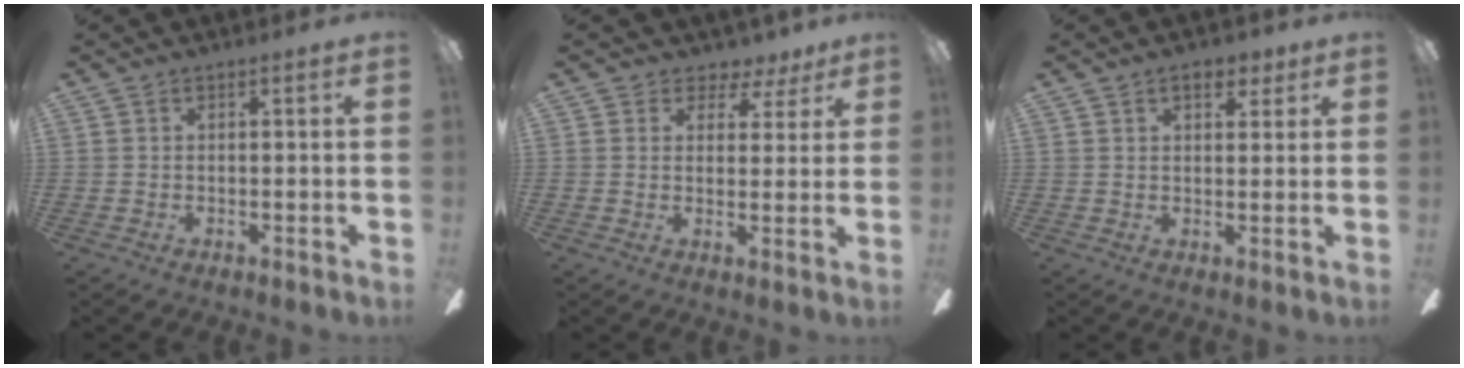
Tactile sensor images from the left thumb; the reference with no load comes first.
{"total": 4.5, "force": [3.2, 3.0, 0.8], "torque": [-0.001, -0.022, 0.053]}
{"total": 4.5, "force": [2.9, 2.2, 2.6], "torque": [-0.022, -0.009, 0.046]}